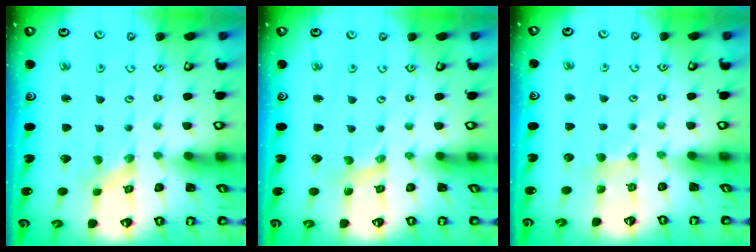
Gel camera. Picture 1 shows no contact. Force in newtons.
{"total": 1.4, "press": 1.4, "slide": 0.3}
{"total": 2.7, "press": 2.6, "slide": 0.4}